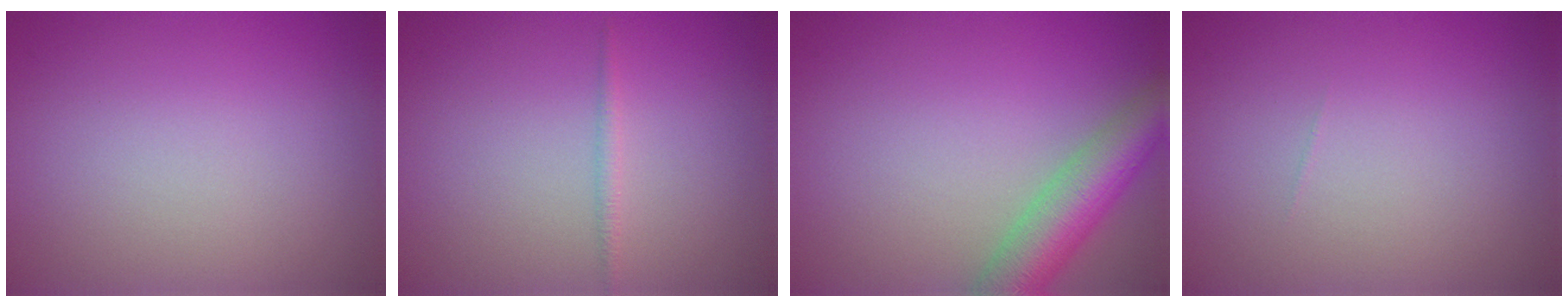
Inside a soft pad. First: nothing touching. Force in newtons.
{"total": 0.9, "press": 0.9, "slide": 0.0}
{"total": 6.0, "press": 6.0, "slide": 0.4}
{"total": 0.0}